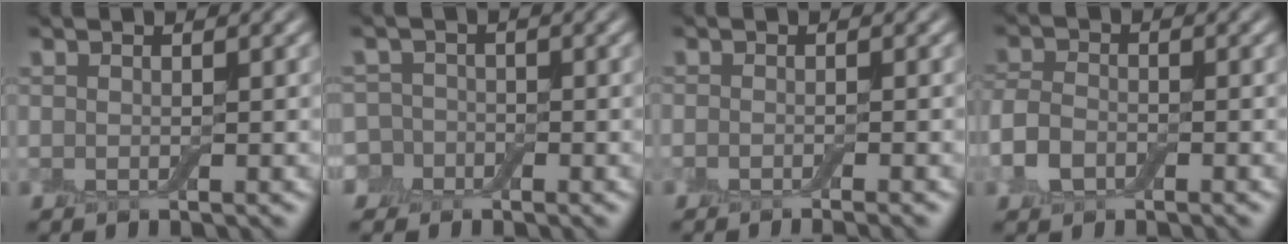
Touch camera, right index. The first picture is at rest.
{"total": 4.2, "force": [-1.8, 3.6, 1.3], "torque": [-0.002, 0.013, -0.063]}
{"total": 1.9, "force": [-1.3, 0.2, 1.3], "torque": [-0.019, -0.002, -0.022]}
{"total": 3.0, "force": [-1.5, 1.8, 1.8], "torque": [-0.038, 0.003, -0.040]}